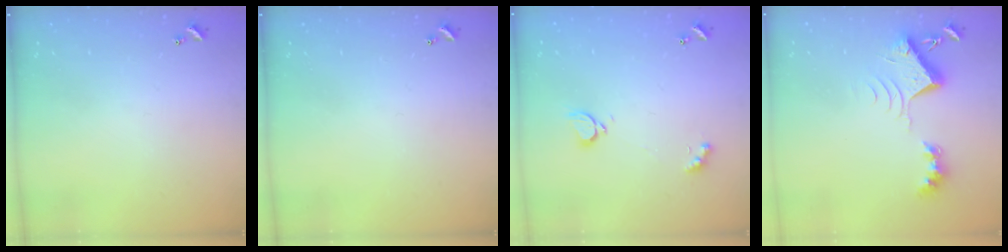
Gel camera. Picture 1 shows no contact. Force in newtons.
{"total": 0.0}
{"total": 1.8, "press": 1.7, "slide": 0.6}
{"total": 8.4, "press": 8.3, "slide": 1.1}